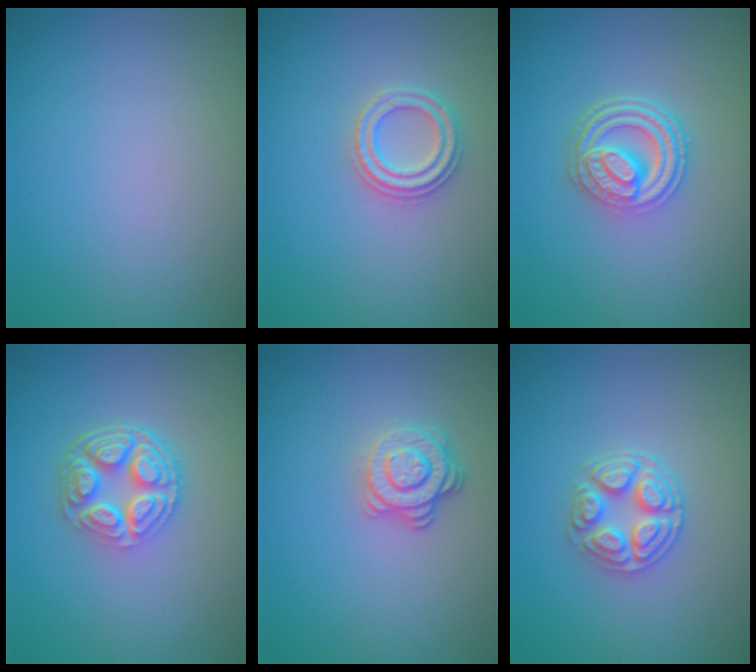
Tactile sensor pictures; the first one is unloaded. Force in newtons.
{"total": 2.4, "press": 2.3, "slide": 0.4}
{"total": 4.8, "press": 3.6, "slide": 3.1}
{"total": 5.1, "press": 3.7, "slide": 3.5}
{"total": 2.8, "press": 2.5, "slide": 1.3}
{"total": 3.5, "press": 3.3, "slide": 1.3}